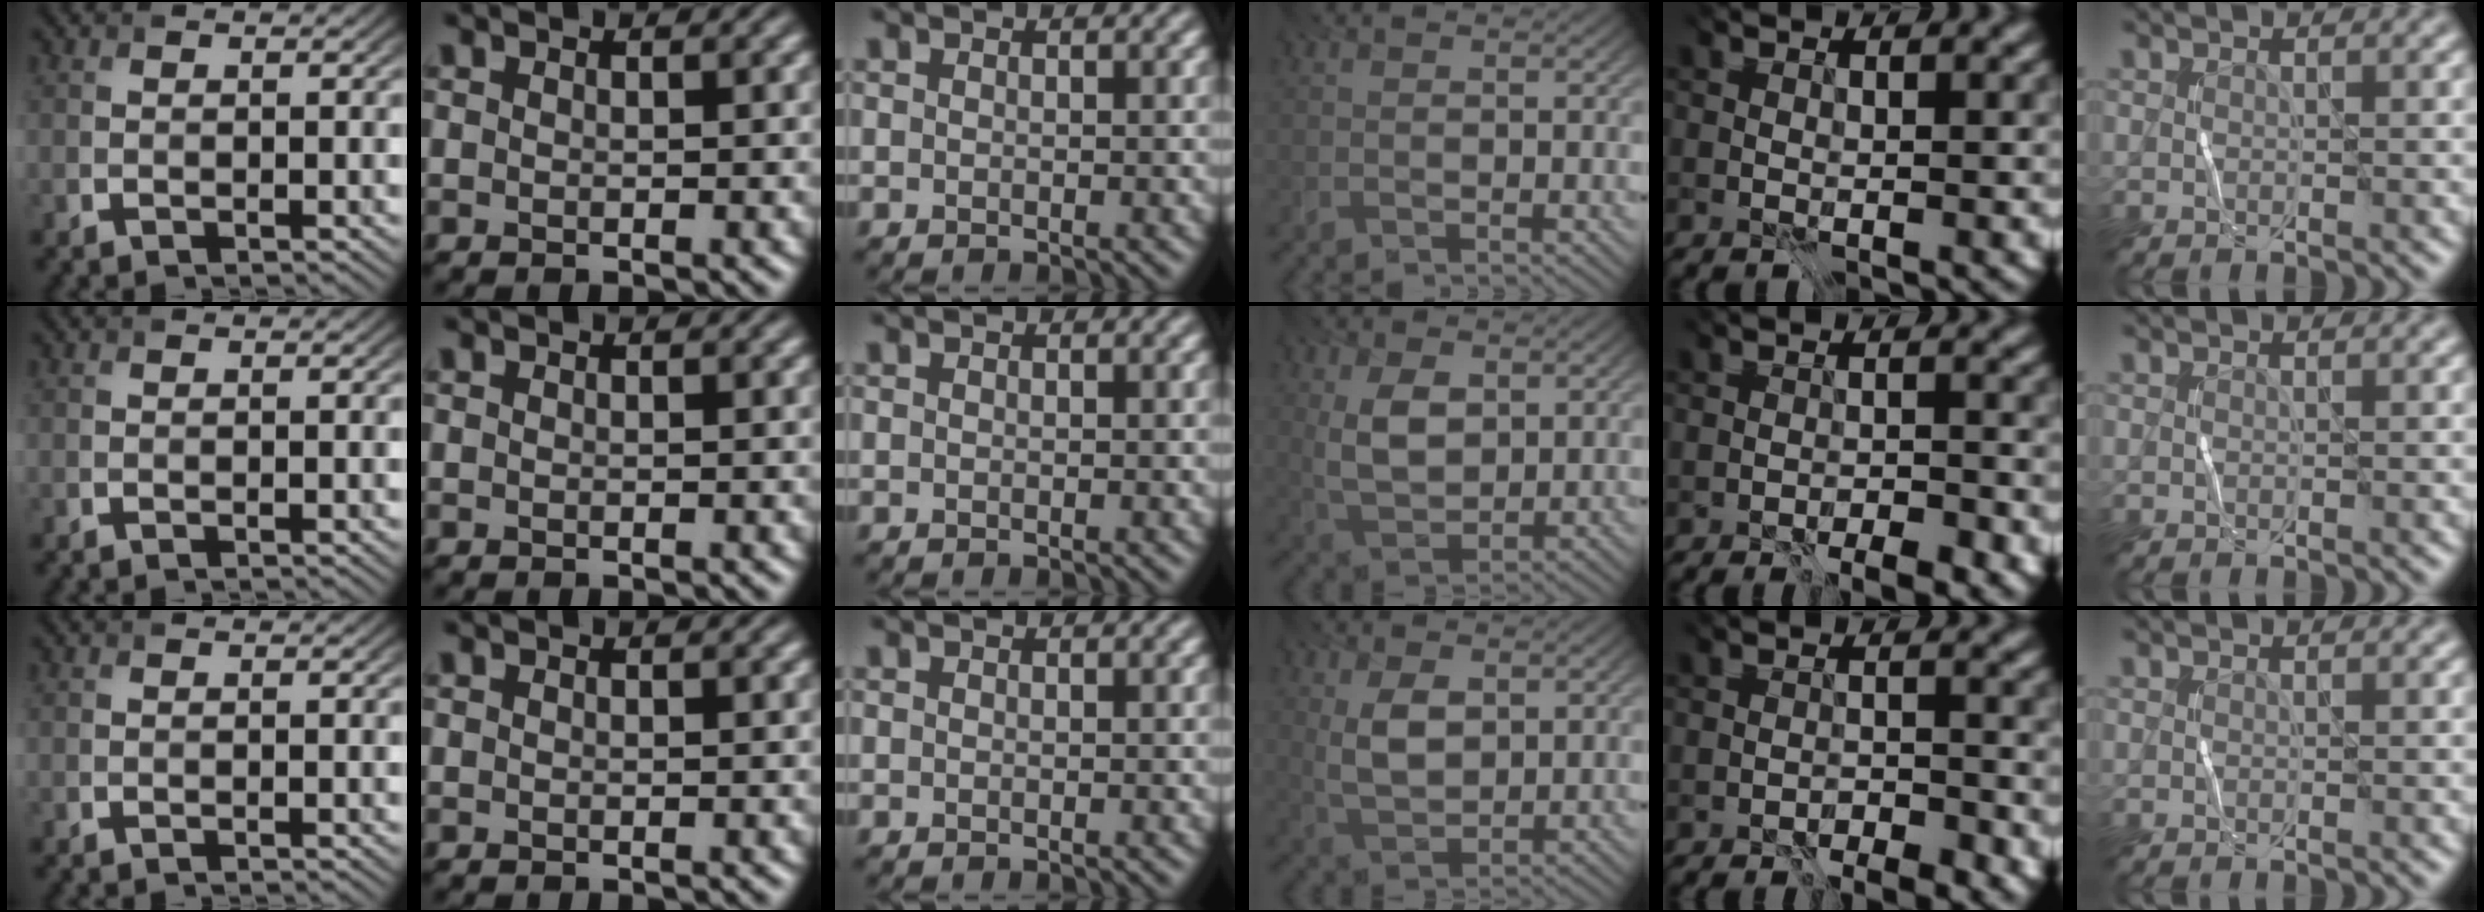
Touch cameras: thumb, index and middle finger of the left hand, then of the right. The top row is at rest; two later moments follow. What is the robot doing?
{"motion": "wrap", "object": "cellophane"}